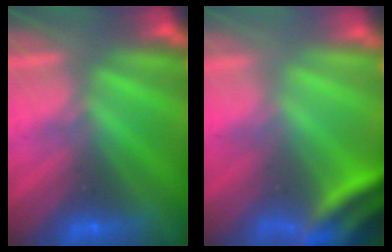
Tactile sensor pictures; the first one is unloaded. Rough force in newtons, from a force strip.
{"total": 3.7}